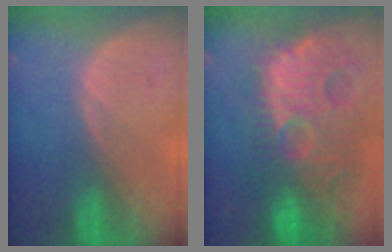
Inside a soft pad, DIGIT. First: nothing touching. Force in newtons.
{"total": 14.7, "press": 12.6, "slide": 7.5}